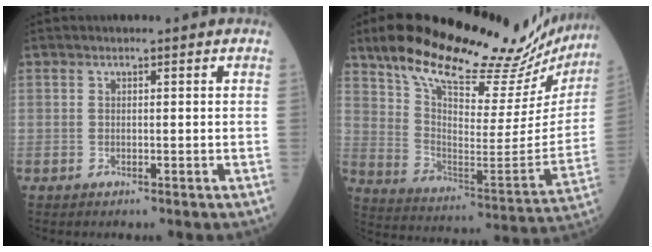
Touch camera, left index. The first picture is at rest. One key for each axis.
{"total": 30.4, "fx": 25.8, "fy": 7.6, "fz": 14.1, "tx": -0.231, "ty": -0.041, "tz": 0.349}